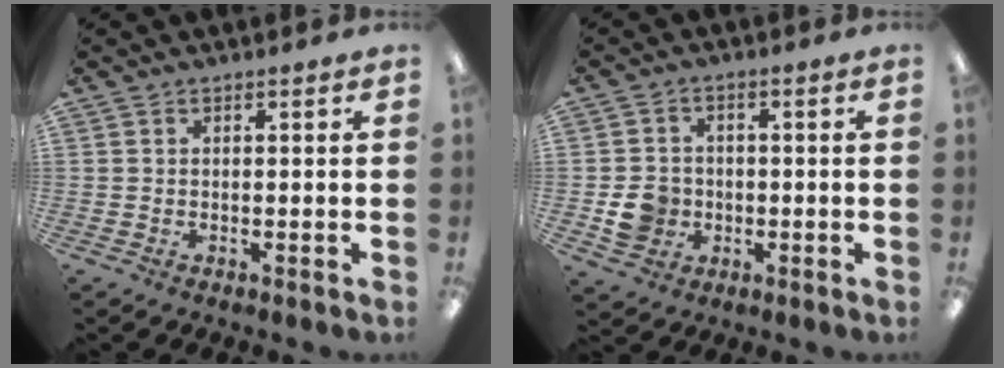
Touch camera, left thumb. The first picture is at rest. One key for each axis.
{"total": 6.7, "fx": -1.5, "fy": 5.9, "fz": 2.6, "tx": -0.044, "ty": 0.008, "tz": -0.025}